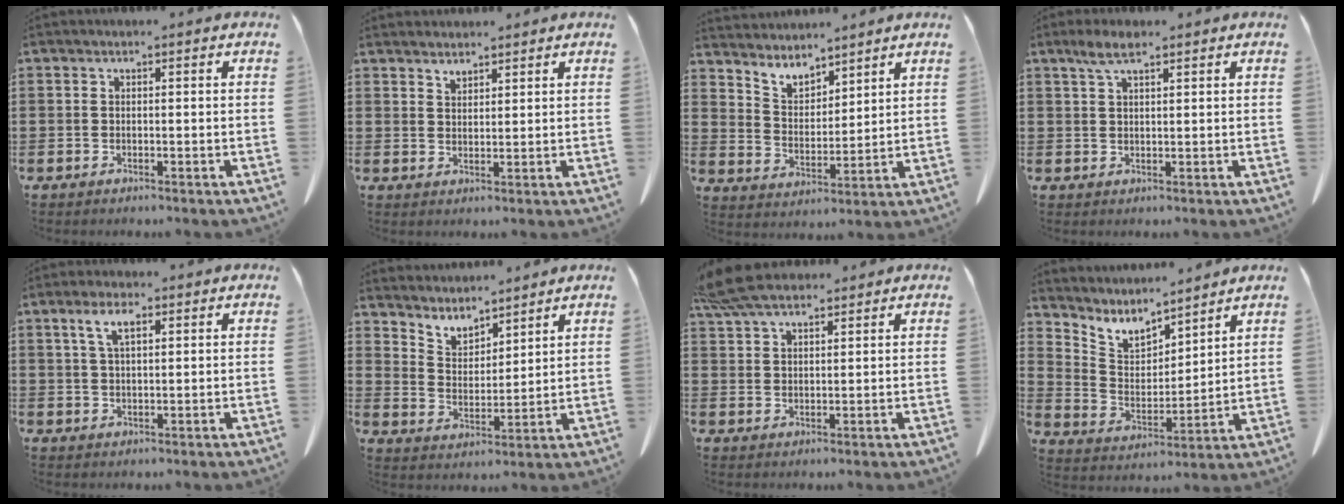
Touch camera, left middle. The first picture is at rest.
{"total": 2.0, "force": [2.0, 0.5, 0.1], "torque": [-0.005, -0.001, 0.039]}
{"total": 5.1, "force": [4.8, 1.5, 0.7], "torque": [-0.034, -0.024, 0.088]}
{"total": 3.6, "force": [2.2, 0.9, 2.6], "torque": [-0.057, 0.003, 0.040]}
{"total": 4.4, "force": [2.1, 1.4, 3.6], "torque": [-0.079, 0.008, 0.036]}
{"total": 4.7, "force": [4.6, 1.2, 0.0], "torque": [-0.022, -0.029, 0.081]}
{"total": 7.0, "force": [5.9, 1.9, 3.3], "torque": [-0.081, -0.005, 0.113]}
{"total": 5.6, "force": [5.0, 2.2, 1.2], "torque": [-0.054, -0.034, 0.085]}